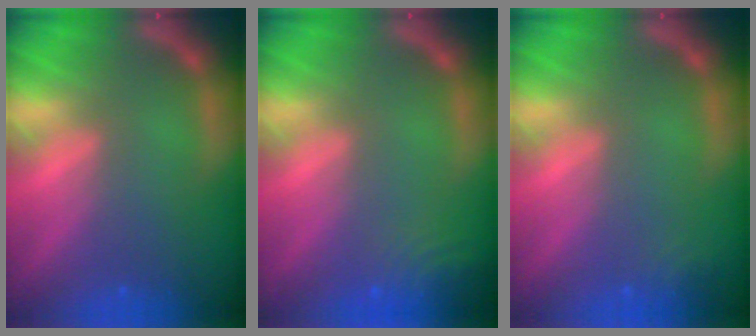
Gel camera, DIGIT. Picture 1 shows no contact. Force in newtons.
{"total": 5.1}
{"total": 1.4}